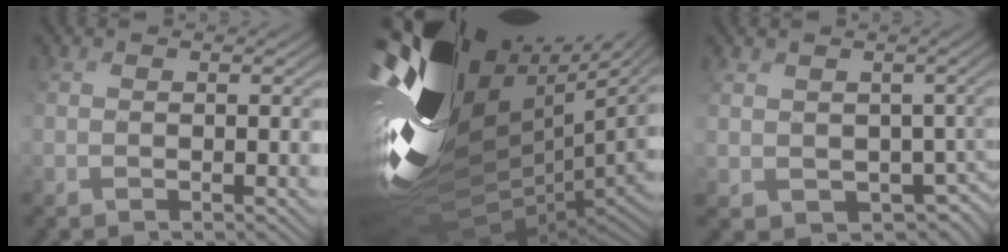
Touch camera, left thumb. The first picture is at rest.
{"total": 16.2, "force": [5.2, 10.5, 11.1], "torque": [-0.237, -0.011, 0.148]}
{"total": 3.2, "force": [0.1, 3.1, 0.6], "torque": [-0.028, -0.027, 0.014]}